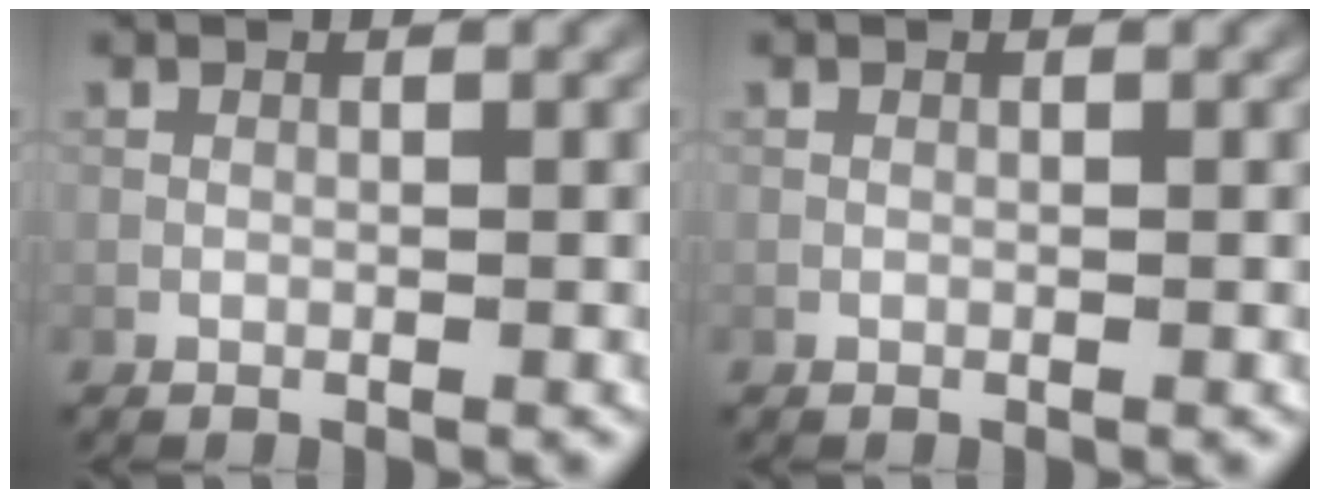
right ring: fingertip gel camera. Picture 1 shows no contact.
{"total": 0.0}